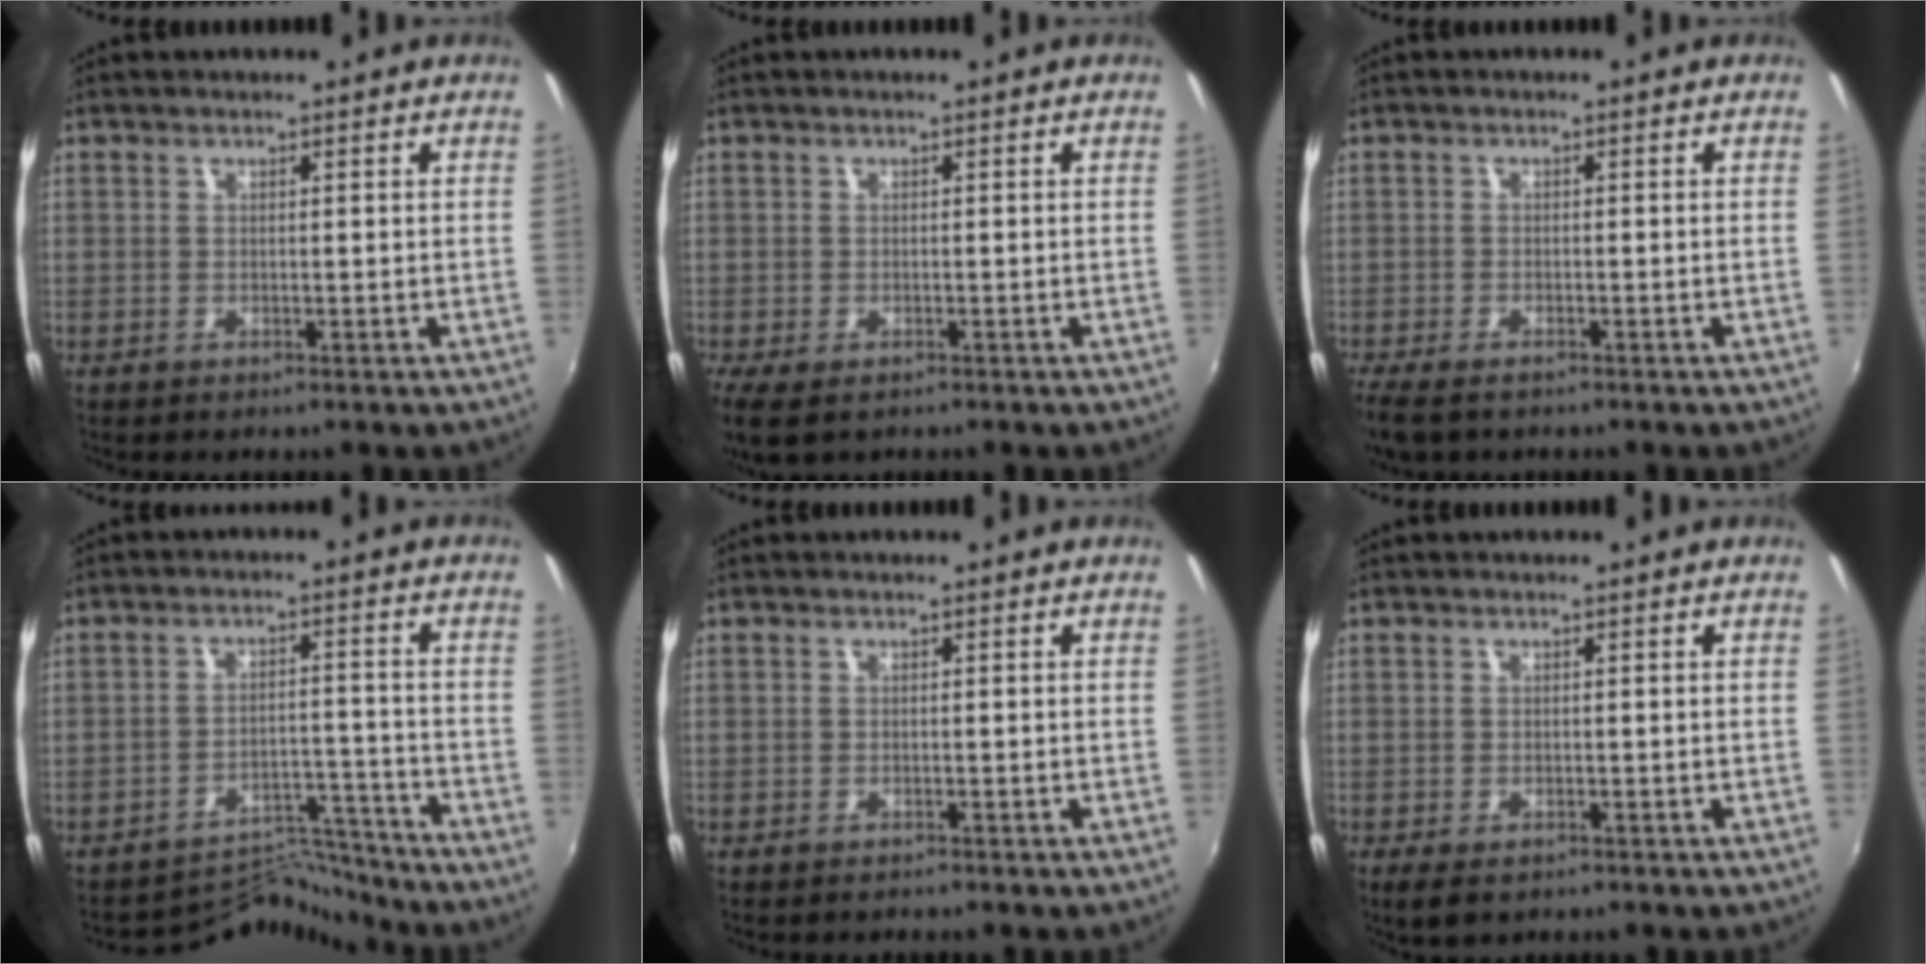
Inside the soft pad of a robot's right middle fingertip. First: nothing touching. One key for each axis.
{"total": 4.8, "fx": -2.9, "fy": 2.1, "fz": 3.2, "tx": -0.067, "ty": -0.023, "tz": -0.046}
{"total": 6.0, "fx": -4.6, "fy": 1.9, "fz": 3.3, "tx": -0.082, "ty": -0.030, "tz": -0.086}
{"total": 8.1, "fx": -8.0, "fy": 0.5, "fz": -1.3, "tx": 0.006, "ty": 0.027, "tz": -0.129}
{"total": 0.8, "fx": -0.8, "fy": 0.2, "fz": 0.1, "tx": -0.004, "ty": -0.001, "tz": -0.011}
{"total": 3.0, "fx": -1.9, "fy": 1.4, "fz": 1.9, "tx": -0.037, "ty": -0.013, "tz": -0.029}